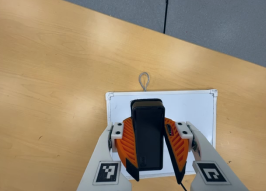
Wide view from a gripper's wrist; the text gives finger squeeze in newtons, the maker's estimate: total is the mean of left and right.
{"total": 9.6, "left": 9.7, "right": 9.6}